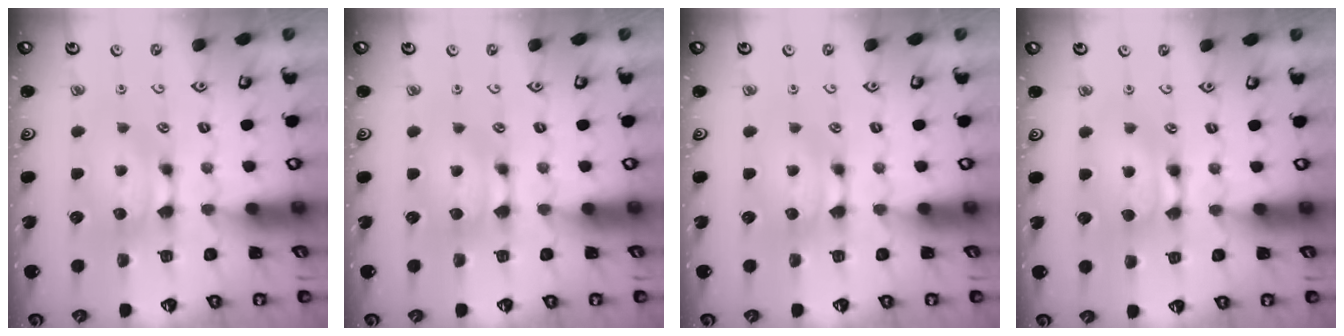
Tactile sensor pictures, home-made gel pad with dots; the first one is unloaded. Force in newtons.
{"total": 0.0}
{"total": 0.0}
{"total": 1.7, "press": 1.7, "slide": 0.1}